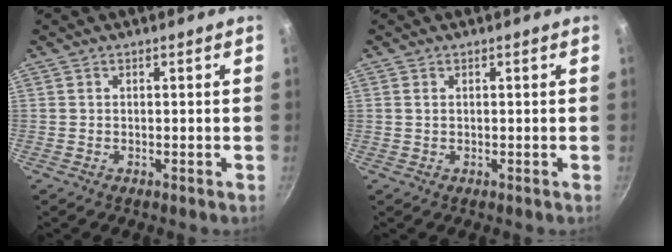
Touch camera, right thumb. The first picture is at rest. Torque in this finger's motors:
{"motor_torque": [-0.40, 0.25, 0.12, 0.45, 0.10]}